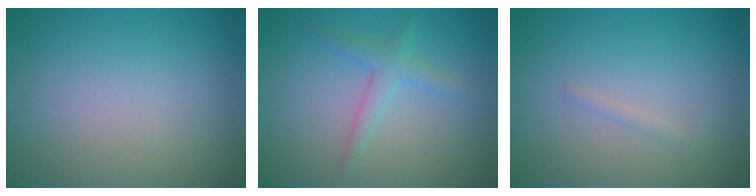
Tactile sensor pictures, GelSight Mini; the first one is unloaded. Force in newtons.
{"total": 2.0, "press": 2.0, "slide": 0.1}
{"total": 0.6, "press": 0.6, "slide": 0.0}